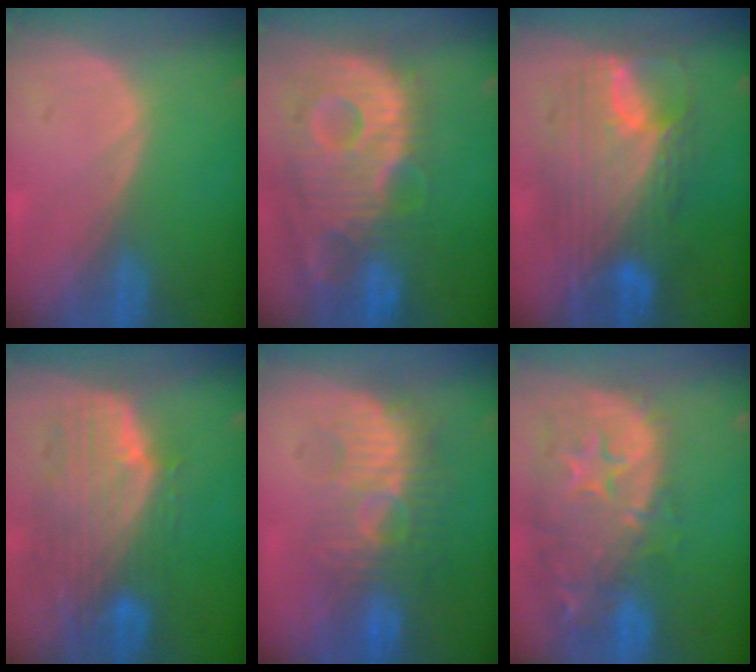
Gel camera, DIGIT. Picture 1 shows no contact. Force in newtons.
{"total": 13.6, "press": 11.8, "slide": 6.8}
{"total": 11.9, "press": 11.9, "slide": 1.1}
{"total": 10.2, "press": 9.0, "slide": 4.8}
{"total": 9.1, "press": 8.7, "slide": 2.7}
{"total": 14.4, "press": 11.6, "slide": 8.6}